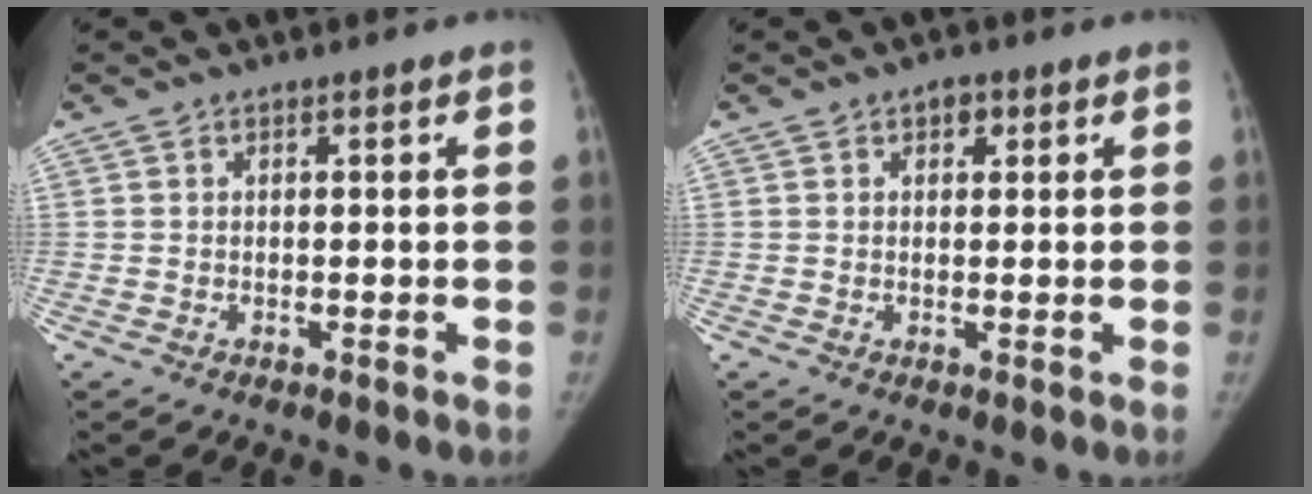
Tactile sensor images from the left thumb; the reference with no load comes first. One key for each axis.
{"total": 2.1, "fx": 1.0, "fy": 1.4, "fz": 1.1, "tx": -0.004, "ty": -0.001, "tz": 0.010}